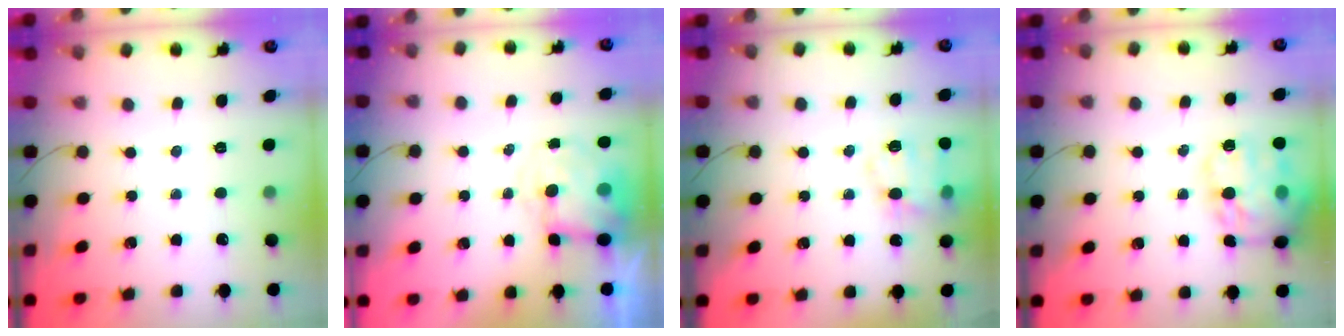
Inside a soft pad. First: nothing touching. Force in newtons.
{"total": 7.3, "press": 7.2, "slide": 1.4}
{"total": 14.0, "press": 13.8, "slide": 2.2}
{"total": 18.8, "press": 18.7, "slide": 1.5}